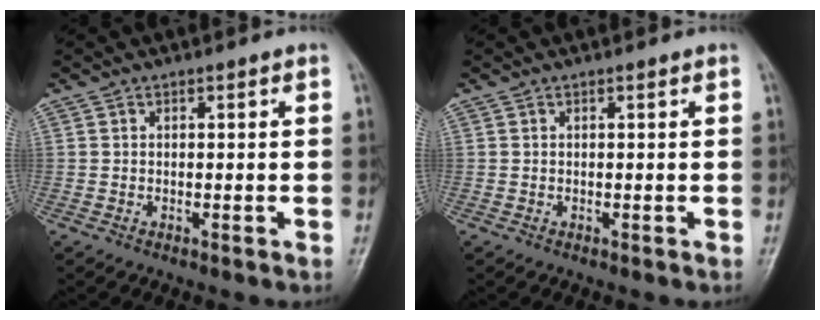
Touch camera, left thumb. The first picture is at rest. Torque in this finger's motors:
{"motor_torque": [0.00, 0.00, 0.00, 0.00, 0.00]}